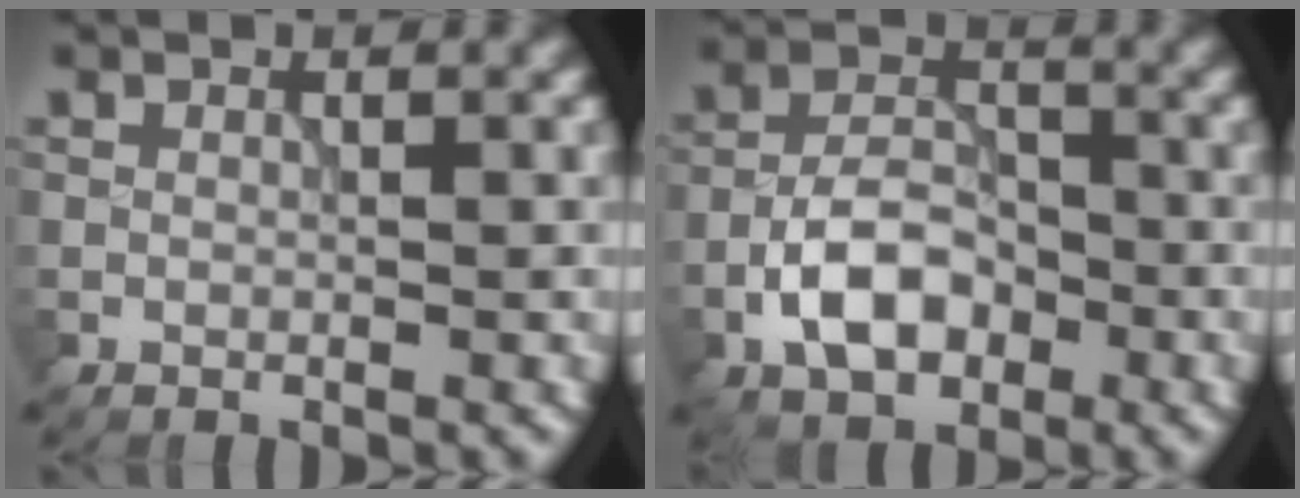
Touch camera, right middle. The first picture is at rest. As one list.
[{"total": 5.6, "force": [-2.4, 3.3, 3.8], "torque": [-0.064, 0.006, -0.048]}]